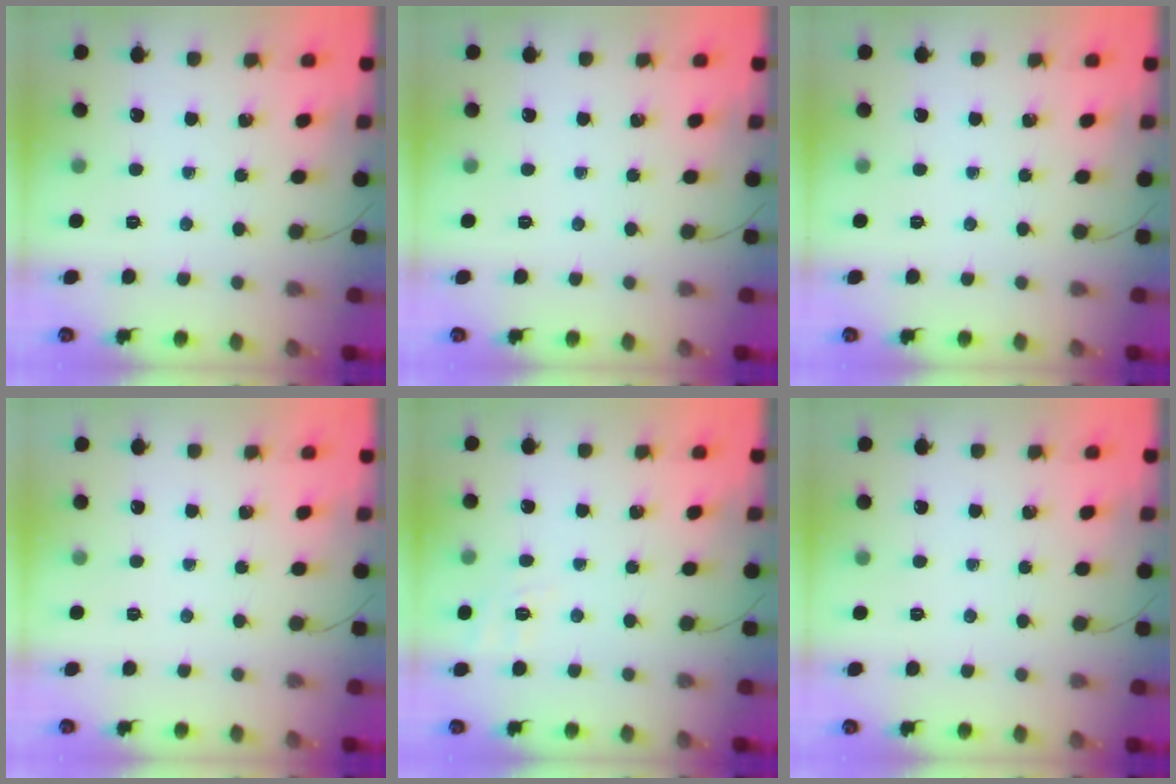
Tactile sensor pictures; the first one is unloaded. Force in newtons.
{"total": 0.0}
{"total": 0.0}
{"total": 2.4, "press": 2.4, "slide": 0.5}
{"total": 5.7, "press": 5.1, "slide": 2.5}
{"total": 0.0}